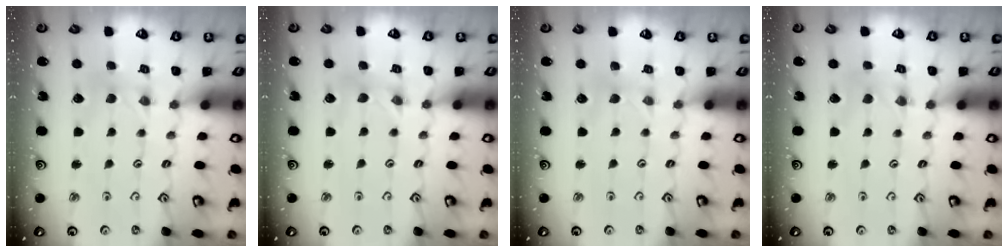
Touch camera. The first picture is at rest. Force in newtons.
{"total": 1.0, "press": 1.0, "slide": 0.2}
{"total": 1.4, "press": 1.4, "slide": 0.2}
{"total": 0.0}